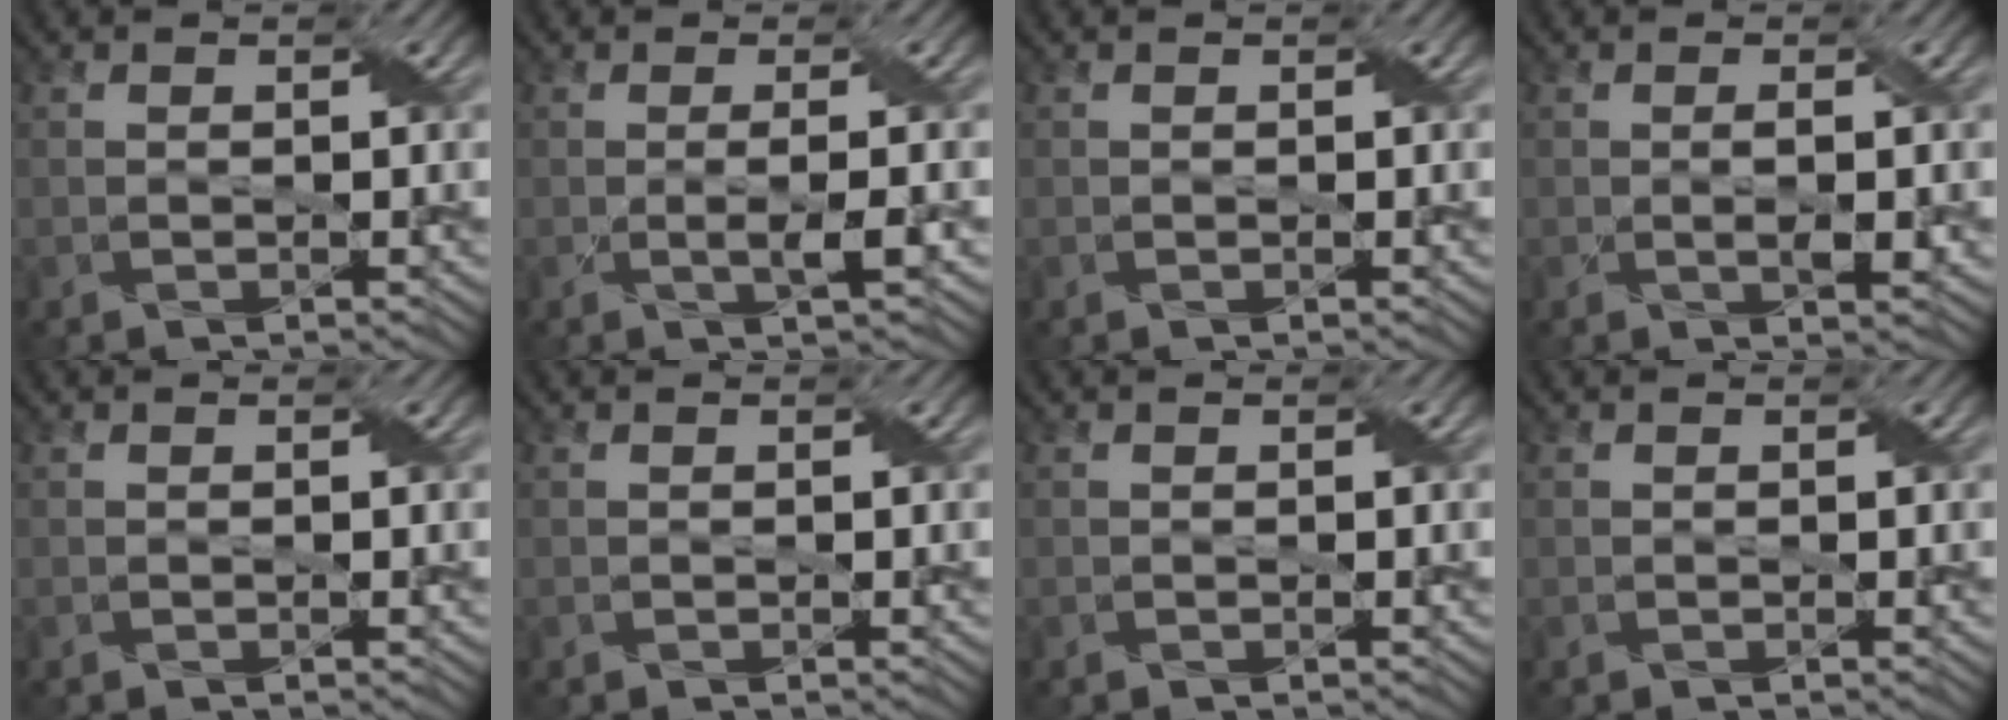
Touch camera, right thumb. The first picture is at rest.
{"total": 2.2, "force": [-0.2, 0.1, 2.1], "torque": [-0.043, 0.002, -0.005]}
{"total": 0.0}
{"total": 1.9, "force": [-0.1, 0.4, 1.9], "torque": [-0.035, -0.001, 0.001]}
{"total": 0.0}
{"total": 0.0}
{"total": 0.0}
{"total": 0.0}